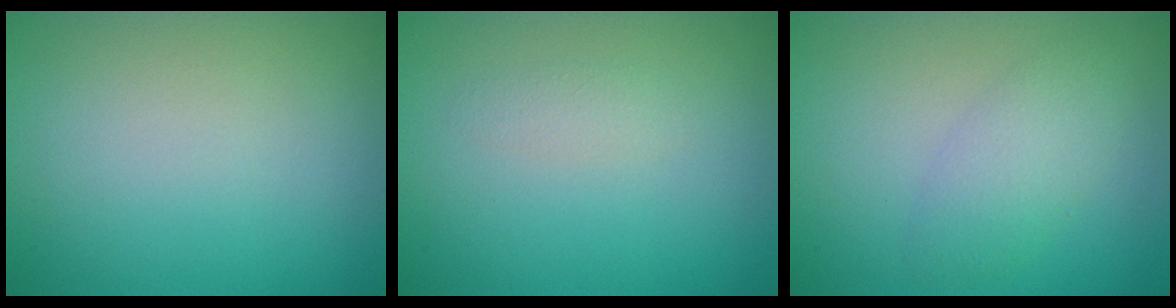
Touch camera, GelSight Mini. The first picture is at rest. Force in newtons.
{"total": 1.0, "press": 1.0, "slide": 0.1}
{"total": 2.9, "press": 2.9, "slide": 0.2}